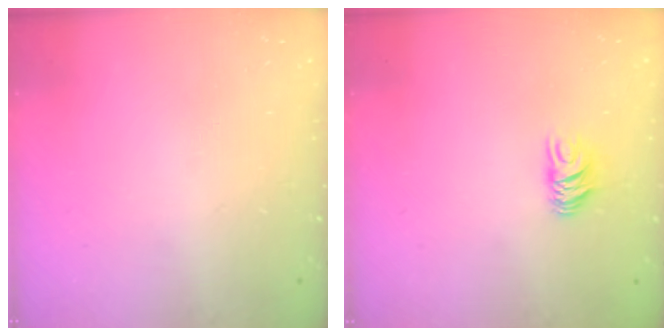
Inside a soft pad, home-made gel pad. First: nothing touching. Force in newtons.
{"total": 6.4, "press": 6.4, "slide": 0.5}